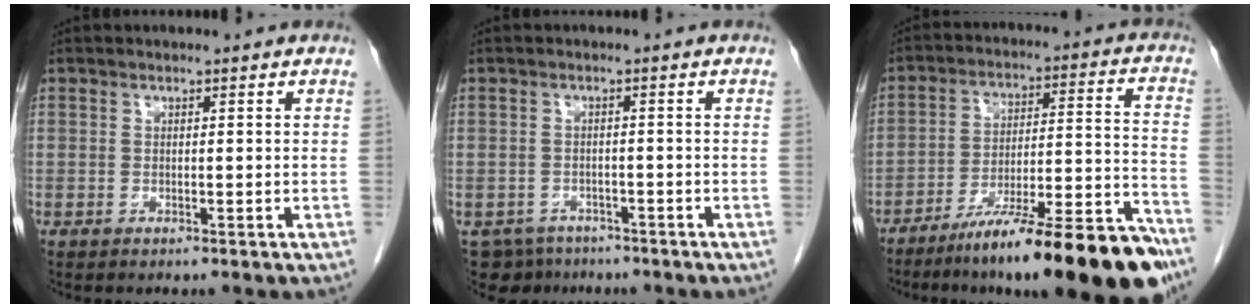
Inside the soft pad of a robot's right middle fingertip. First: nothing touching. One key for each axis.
{"total": 5.1, "fx": -4.0, "fy": 3.2, "fz": 0.1, "tx": 0.002, "ty": 0.002, "tz": -0.056}
{"total": 21.8, "fx": -15.9, "fy": 1.6, "fz": 14.7, "tx": -0.159, "ty": 0.015, "tz": -0.254}